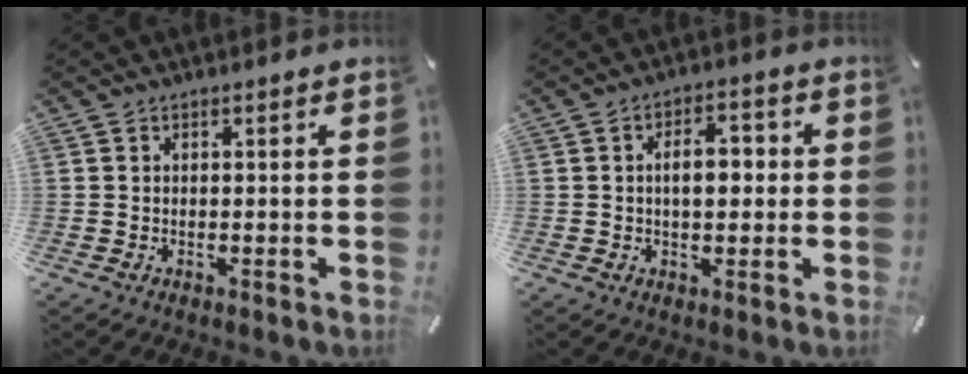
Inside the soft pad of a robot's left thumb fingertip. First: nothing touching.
{"total": 6.6, "force": [0.1, 3.9, 5.3], "torque": [-0.070, 0.000, -0.008]}